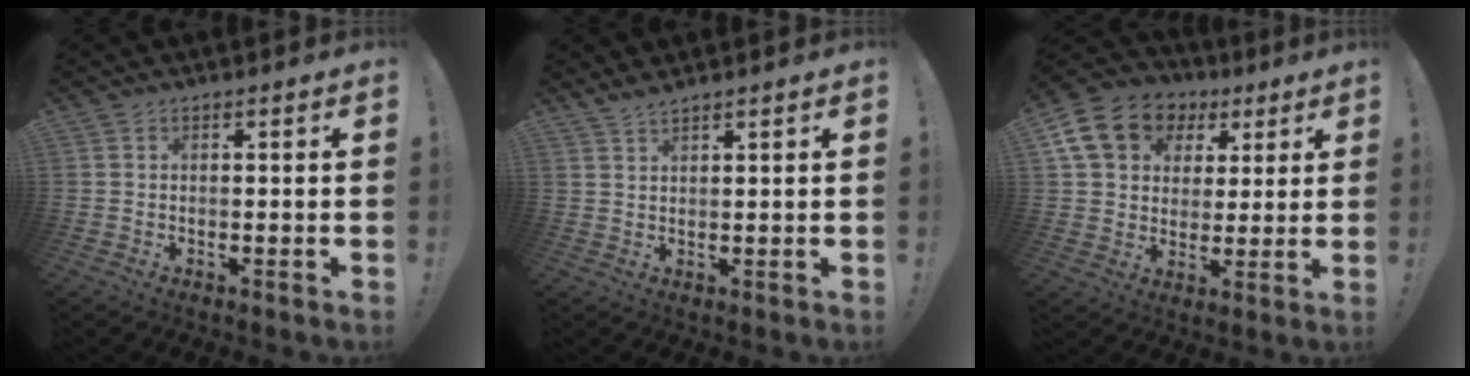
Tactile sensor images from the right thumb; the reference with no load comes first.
{"total": 2.4, "force": [2.2, 0.2, 1.0], "torque": [-0.022, -0.011, 0.039]}
{"total": 16.2, "force": [6.9, 12.3, 8.1], "torque": [-0.121, -0.022, 0.131]}